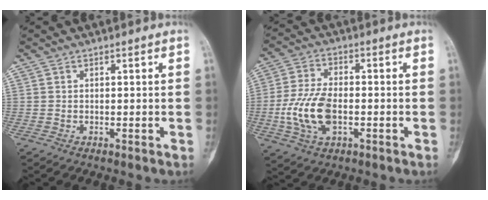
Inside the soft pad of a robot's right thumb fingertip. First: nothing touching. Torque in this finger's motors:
{"motor_torque": [1.82, 1.72, 1.05, -0.34, 0.16]}